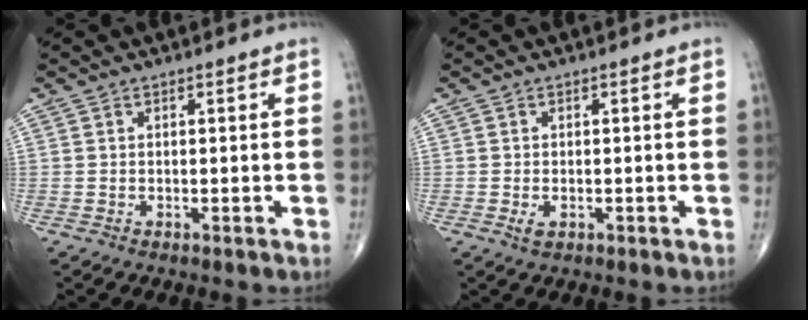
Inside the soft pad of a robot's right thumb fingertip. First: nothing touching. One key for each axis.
{"total": 1.8, "fx": -0.5, "fy": 1.1, "fz": 1.3, "tx": -0.025, "ty": -0.001, "tz": -0.007}